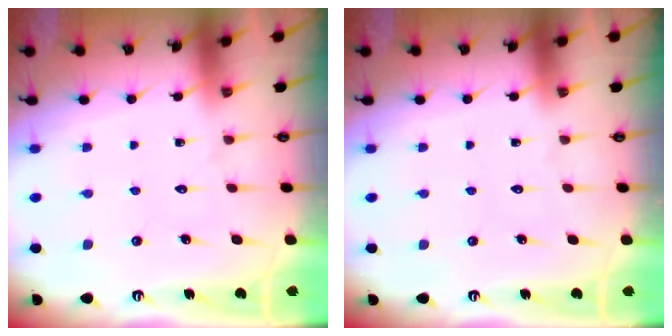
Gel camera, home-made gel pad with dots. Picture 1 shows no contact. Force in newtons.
{"total": 0.0}